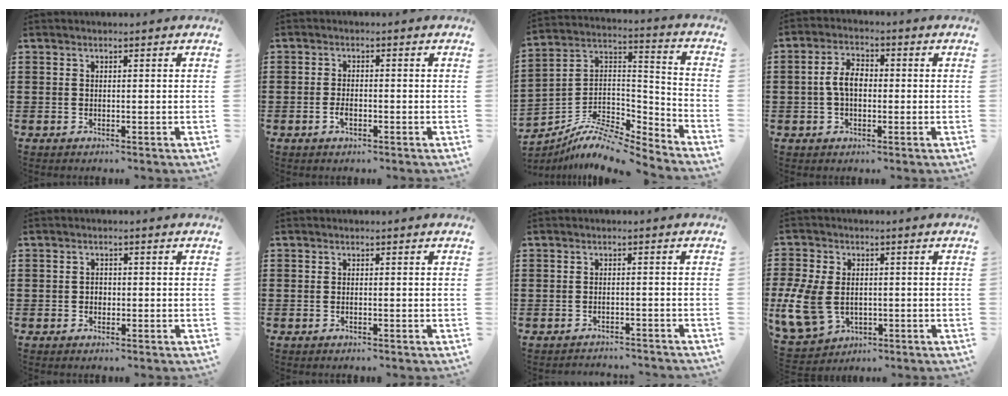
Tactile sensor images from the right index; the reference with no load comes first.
{"total": 2.0, "force": [-0.9, 0.9, 1.5], "torque": [-0.036, -0.002, -0.018]}
{"total": 8.7, "force": [-7.5, 2.5, 3.5], "torque": [-0.078, 0.003, -0.151]}
{"total": 4.7, "force": [-0.3, 2.7, 3.9], "torque": [-0.089, 0.004, -0.011]}
{"total": 1.0, "force": [-0.2, 0.9, 0.5], "torque": [-0.011, 0.002, -0.005]}
{"total": 0.0}
{"total": 1.7, "force": [-1.6, 0.1, -0.3], "torque": [0.001, 0.004, -0.037]}
{"total": 9.2, "force": [-1.1, 6.6, 6.3], "torque": [-0.176, -0.001, -0.024]}